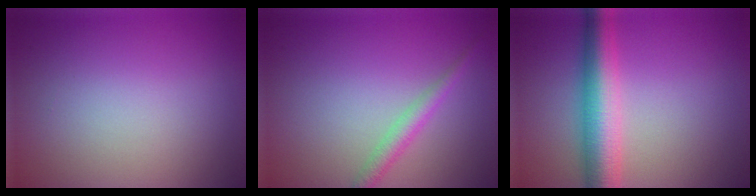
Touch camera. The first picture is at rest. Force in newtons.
{"total": 1.9, "press": 1.9, "slide": 0.1}
{"total": 6.5, "press": 6.5, "slide": 0.0}